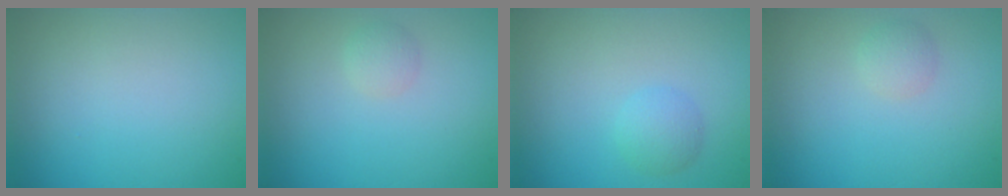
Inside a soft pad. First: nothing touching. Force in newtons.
{"total": 1.1, "press": 1.1, "slide": 0.1}
{"total": 1.7, "press": 1.7, "slide": 0.1}
{"total": 1.3, "press": 1.3, "slide": 0.1}